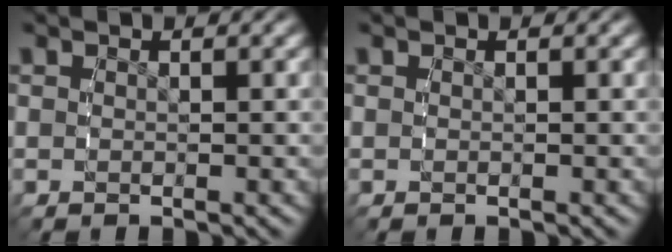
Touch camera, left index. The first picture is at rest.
{"total": 0.0}